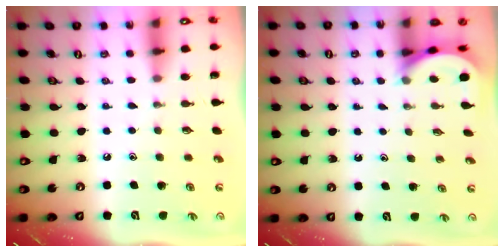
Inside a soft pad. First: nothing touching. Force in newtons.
{"total": 4.7, "press": 4.6, "slide": 0.3}